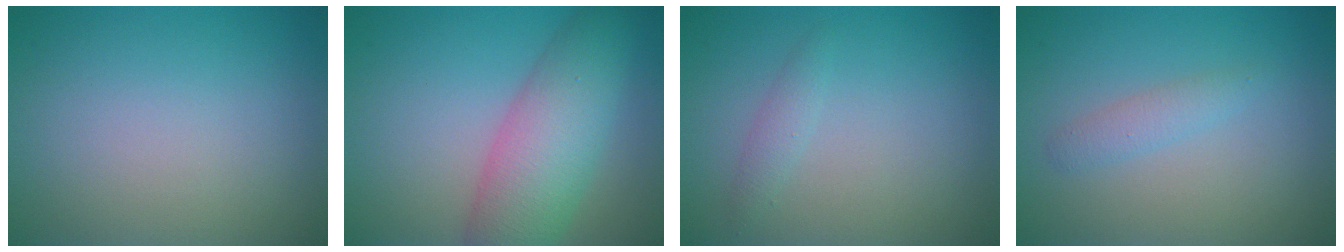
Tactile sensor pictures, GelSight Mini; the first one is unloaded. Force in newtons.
{"total": 7.2, "press": 7.2, "slide": 0.2}
{"total": 1.1, "press": 1.1, "slide": 0.0}
{"total": 1.5, "press": 1.5, "slide": 0.0}